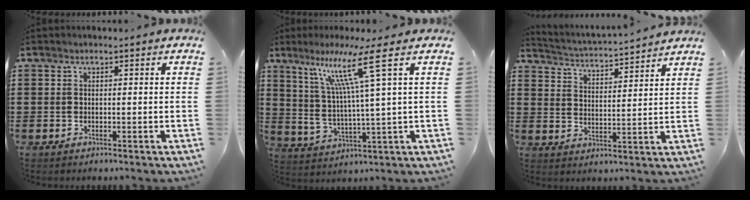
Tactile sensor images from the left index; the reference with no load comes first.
{"total": 11.1, "force": [5.7, -0.8, 9.5], "torque": [-0.198, -0.008, 0.088]}
{"total": 2.9, "force": [2.8, -0.5, 0.1], "torque": [-0.021, -0.029, 0.041]}